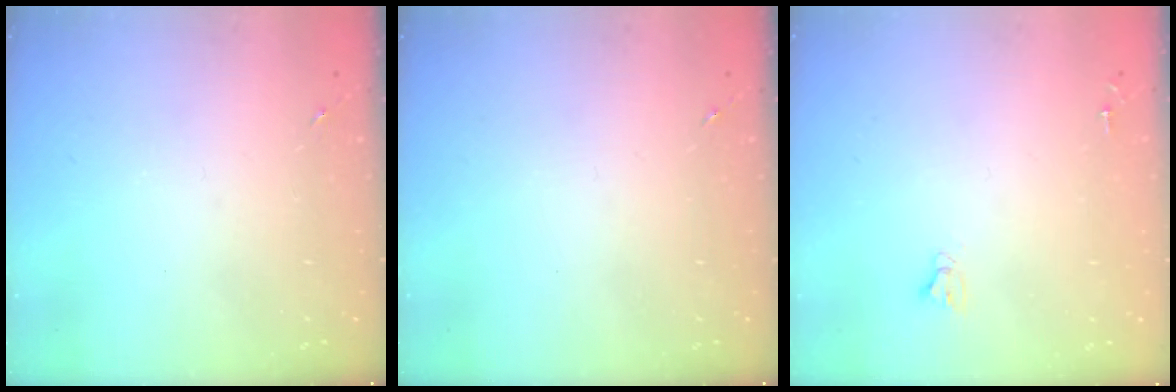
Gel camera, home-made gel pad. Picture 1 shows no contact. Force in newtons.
{"total": 0.0}
{"total": 2.5, "press": 2.5, "slide": 0.2}